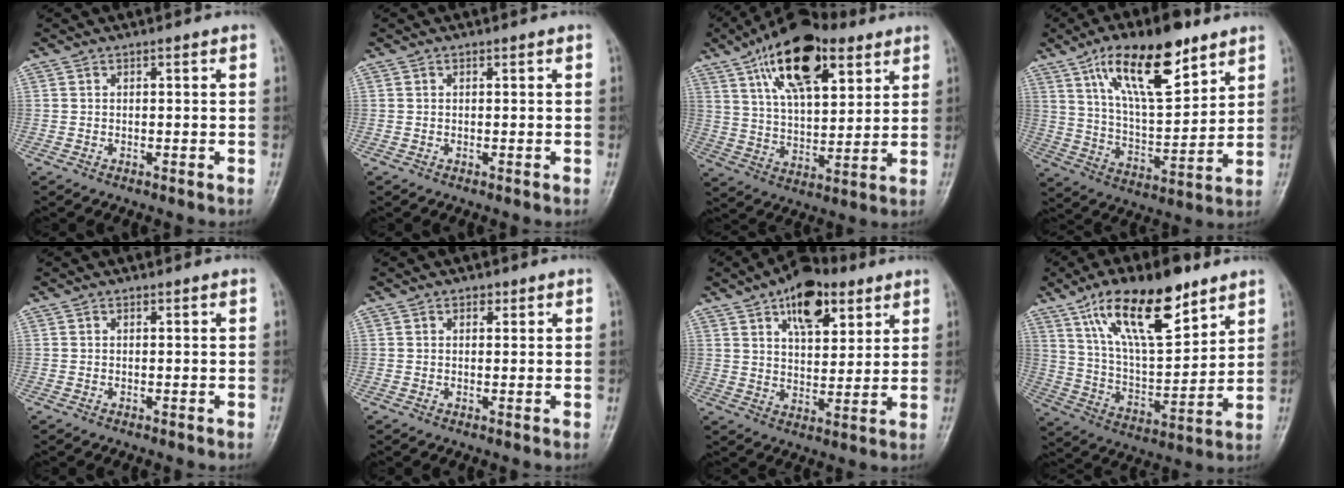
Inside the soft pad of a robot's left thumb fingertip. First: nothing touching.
{"total": 0.0}
{"total": 19.6, "force": [10.2, 9.2, 14.0], "torque": [-0.203, -0.027, 0.175]}
{"total": 19.1, "force": [11.0, 7.1, 13.8], "torque": [-0.200, -0.046, 0.197]}
{"total": 0.0}
{"total": 1.4, "force": [0.8, 1.0, 0.6], "torque": [0.000, -0.002, 0.009]}
{"total": 13.0, "force": [7.0, 6.9, 8.6], "torque": [-0.099, -0.026, 0.109]}
{"total": 20.5, "force": [12.1, 7.8, 14.6], "torque": [-0.218, -0.047, 0.223]}